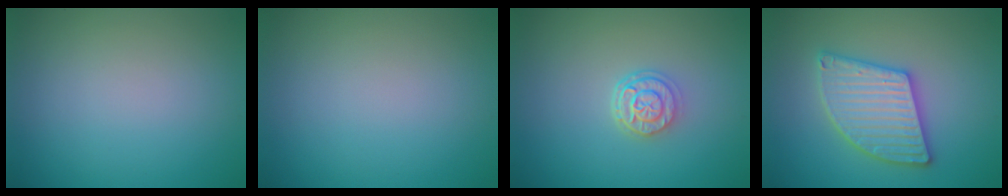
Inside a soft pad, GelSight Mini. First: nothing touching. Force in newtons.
{"total": 0.0}
{"total": 2.7, "press": 2.2, "slide": 1.6}
{"total": 5.5, "press": 5.5, "slide": 0.7}